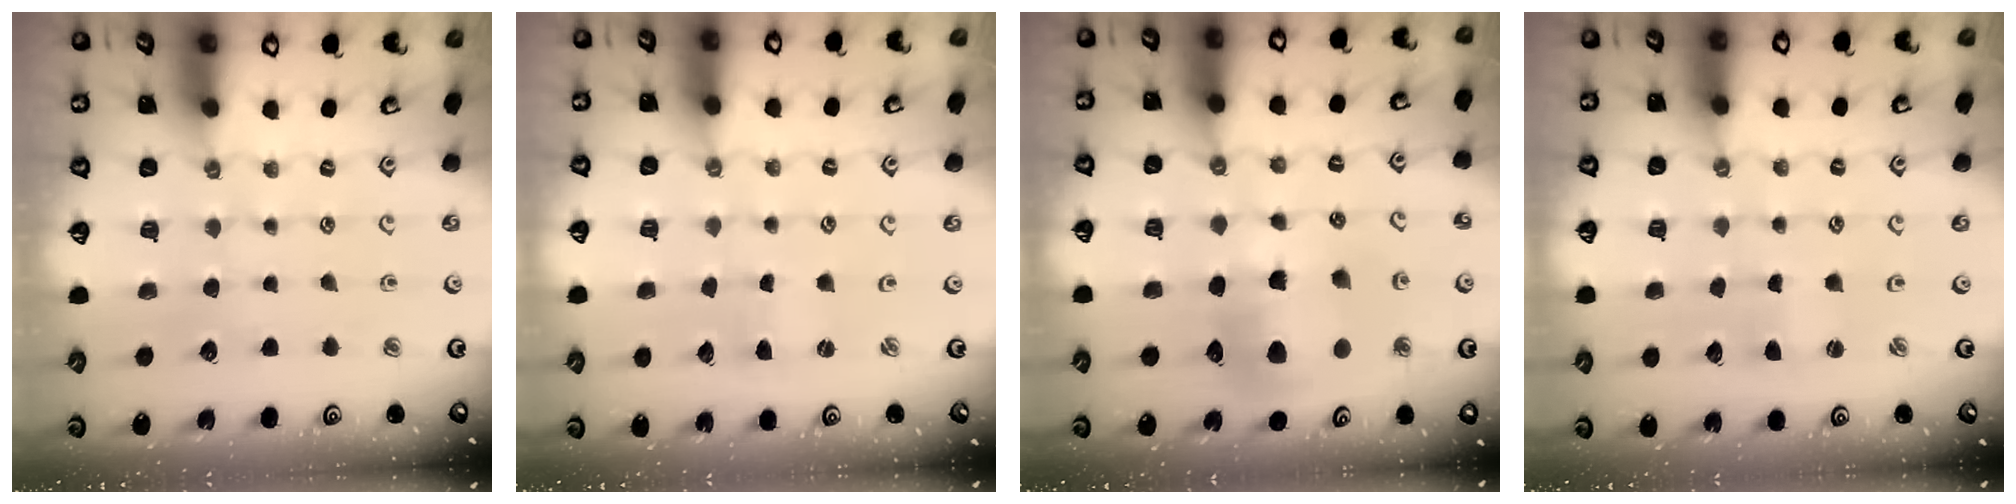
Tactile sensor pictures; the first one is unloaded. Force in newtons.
{"total": 0.9, "press": 0.9, "slide": 0.2}
{"total": 10.5, "press": 10.4, "slide": 1.3}
{"total": 1.4, "press": 1.4, "slide": 0.4}